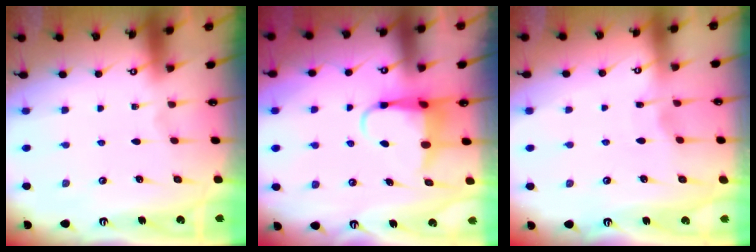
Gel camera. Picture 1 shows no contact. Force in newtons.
{"total": 5.5, "press": 5.5, "slide": 0.4}
{"total": 2.6, "press": 2.6, "slide": 0.3}